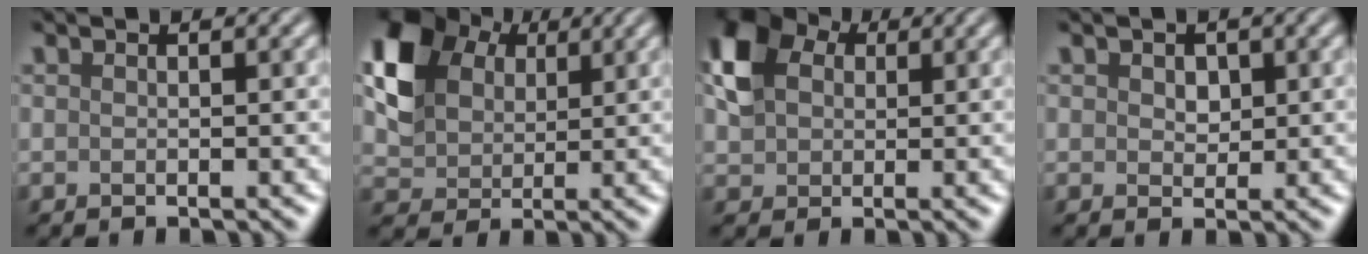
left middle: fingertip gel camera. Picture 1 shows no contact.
{"total": 7.5, "force": [2.9, 5.7, 3.9], "torque": [-0.096, 0.007, 0.050]}
{"total": 5.6, "force": [1.6, 4.3, 3.2], "torque": [-0.080, 0.010, 0.024]}
{"total": 1.4, "force": [0.5, 1.1, 0.8], "torque": [-0.015, -0.003, 0.008]}